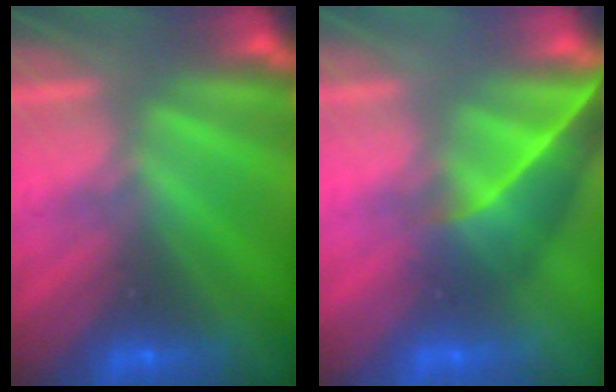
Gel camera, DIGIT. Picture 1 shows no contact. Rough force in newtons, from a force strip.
{"total": 4.0}